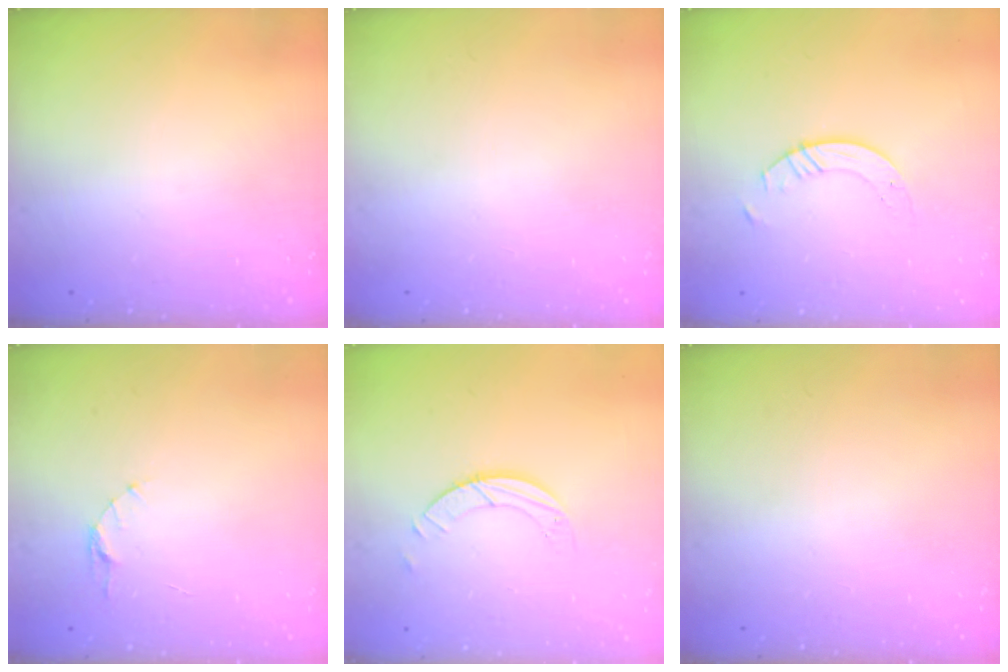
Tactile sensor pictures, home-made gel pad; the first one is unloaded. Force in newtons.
{"total": 0.0}
{"total": 3.5, "press": 3.5, "slide": 0.4}
{"total": 3.5, "press": 3.5, "slide": 0.3}
{"total": 3.2, "press": 3.1, "slide": 0.3}
{"total": 0.0}